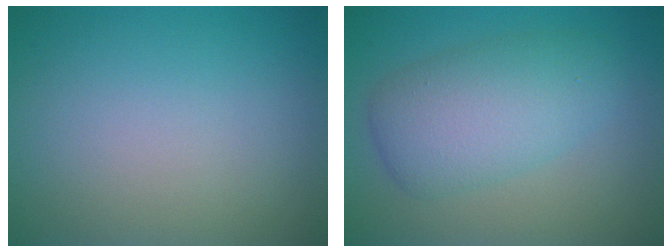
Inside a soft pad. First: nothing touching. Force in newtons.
{"total": 3.9, "press": 3.8, "slide": 0.4}